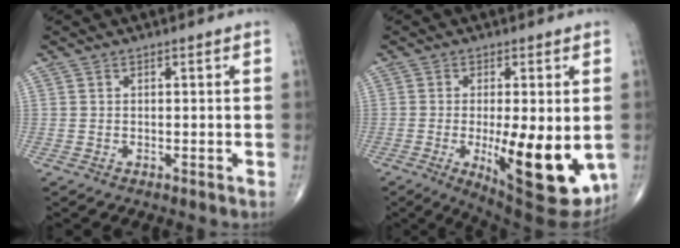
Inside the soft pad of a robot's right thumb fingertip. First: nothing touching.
{"total": 17.3, "force": [-3.0, 5.5, 16.1], "torque": [-0.211, -0.030, -0.023]}